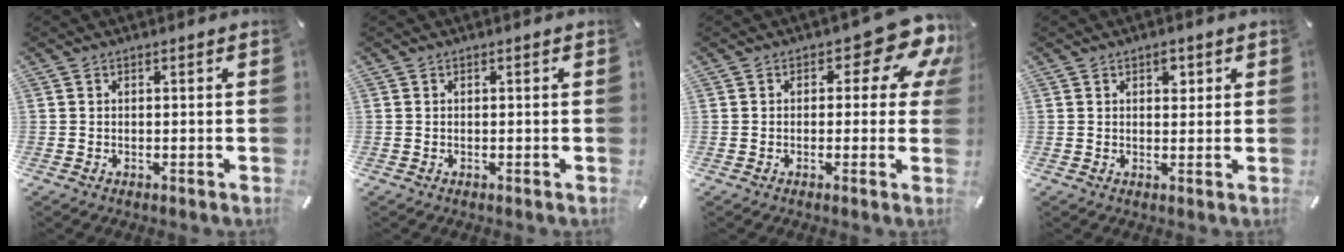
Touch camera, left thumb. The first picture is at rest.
{"total": 0.0}
{"total": 11.1, "force": [5.0, 5.1, 8.5], "torque": [-0.104, -0.032, 0.083]}
{"total": 2.5, "force": [1.3, 1.6, 1.4], "torque": [-0.006, -0.007, 0.019]}